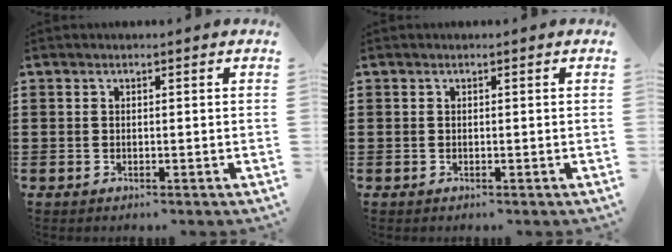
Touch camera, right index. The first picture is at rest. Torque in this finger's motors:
{"motor_torque": [0.00, 0.00, 0.00, -0.01]}